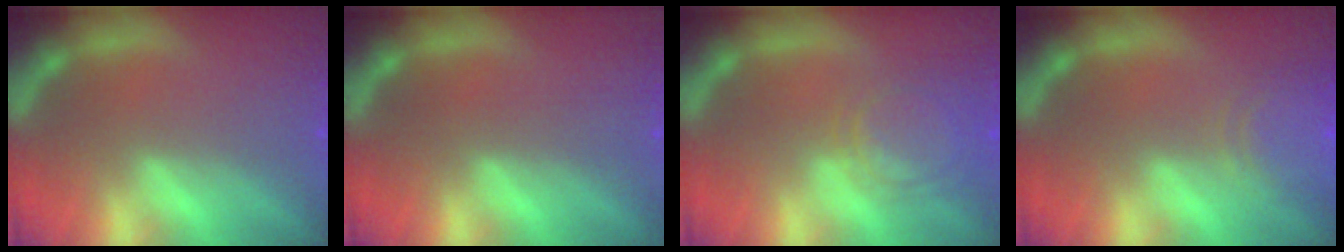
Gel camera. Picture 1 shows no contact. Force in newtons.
{"total": 0.0}
{"total": 5.1}
{"total": 5.5}